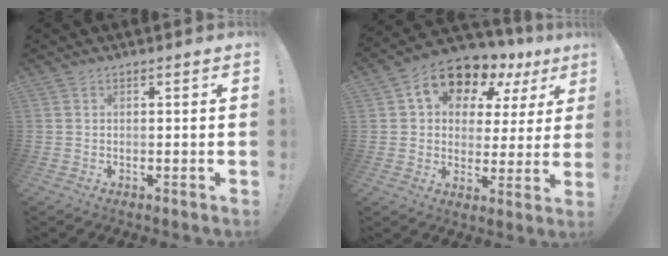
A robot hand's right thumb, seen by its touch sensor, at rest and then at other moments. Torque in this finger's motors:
{"motor_torque": [0.80, 1.36, 1.39, 0.40, 0.05]}